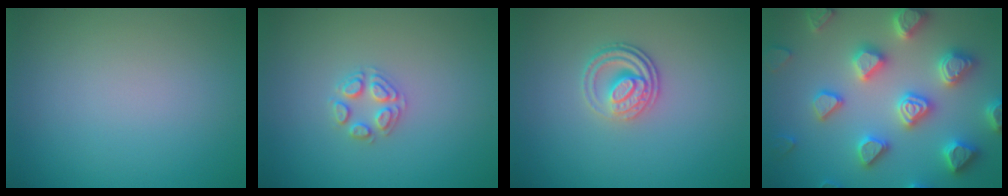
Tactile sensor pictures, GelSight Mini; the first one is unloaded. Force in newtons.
{"total": 2.2, "press": 2.2, "slide": 0.2}
{"total": 2.8, "press": 2.5, "slide": 1.4}
{"total": 7.3, "press": 7.1, "slide": 1.7}